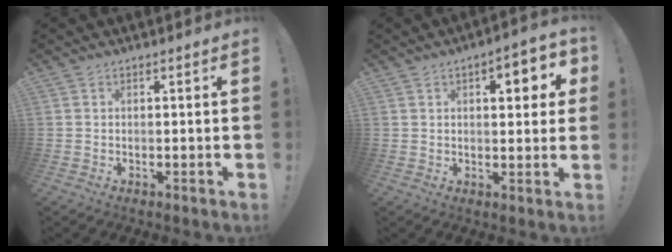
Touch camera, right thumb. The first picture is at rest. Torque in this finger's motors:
{"motor_torque": [-0.49, 0.84, 0.04, 0.33, 0.18]}